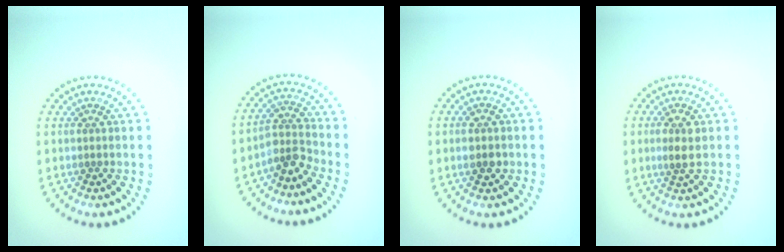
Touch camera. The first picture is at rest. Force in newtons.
{"total": 2.7, "press": 2.0, "slide": 1.9}
{"total": 1.8, "press": 1.8, "slide": 0.1}
{"total": 2.1, "press": 2.0, "slide": 0.6}